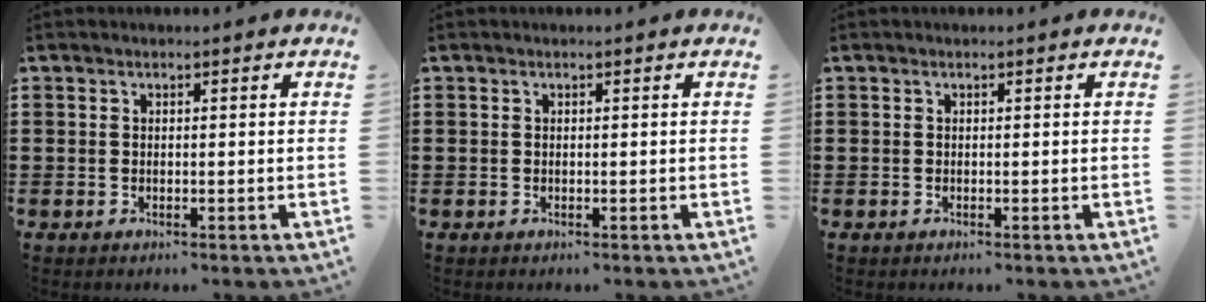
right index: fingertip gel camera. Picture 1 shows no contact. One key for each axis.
{"total": 0.0}
{"total": 0.0}